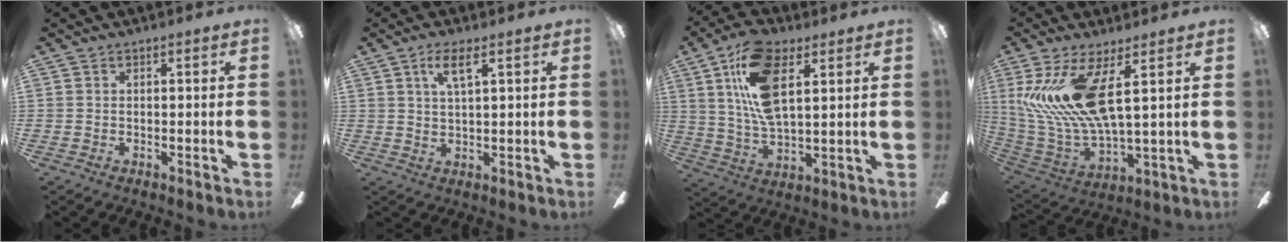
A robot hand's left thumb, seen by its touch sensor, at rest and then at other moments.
{"total": 5.4, "force": [2.7, 1.4, 4.4], "torque": [-0.085, -0.002, 0.043]}
{"total": 16.1, "force": [7.0, 7.4, 12.4], "torque": [-0.247, -0.009, 0.125]}
{"total": 17.4, "force": [6.7, 6.4, 14.8], "torque": [-0.316, -0.029, 0.110]}